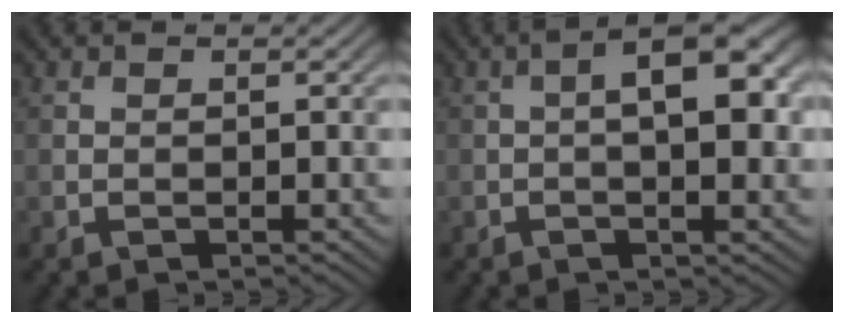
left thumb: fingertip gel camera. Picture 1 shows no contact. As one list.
[{"total": 7.5, "force": [0.4, 2.4, 7.1], "torque": [-0.102, 0.013, 0.001]}]